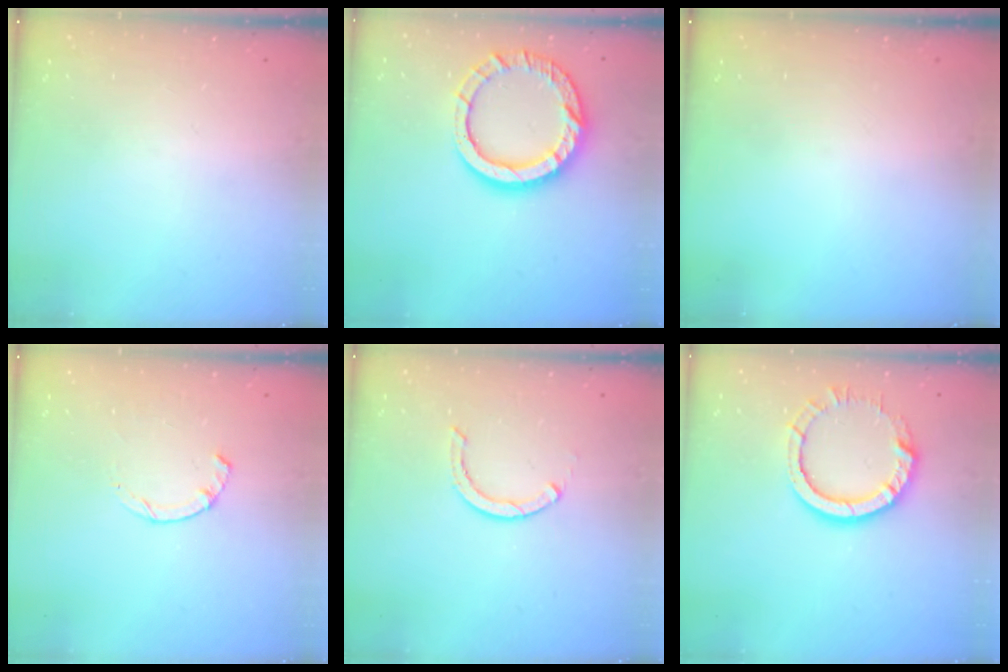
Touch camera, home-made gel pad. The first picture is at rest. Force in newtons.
{"total": 14.1, "press": 14.1, "slide": 1.3}
{"total": 0.0}
{"total": 1.9, "press": 1.9, "slide": 0.3}
{"total": 2.6, "press": 2.6, "slide": 0.1}
{"total": 9.8, "press": 9.8, "slide": 0.4}